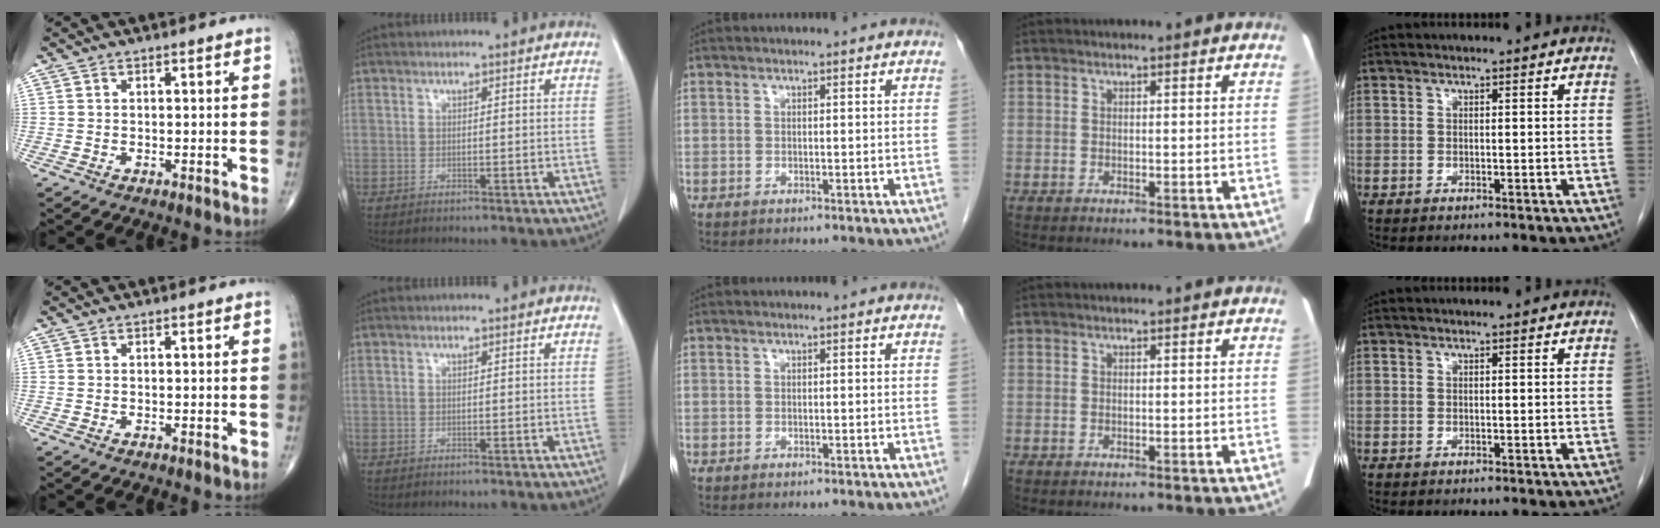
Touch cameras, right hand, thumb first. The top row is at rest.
{}